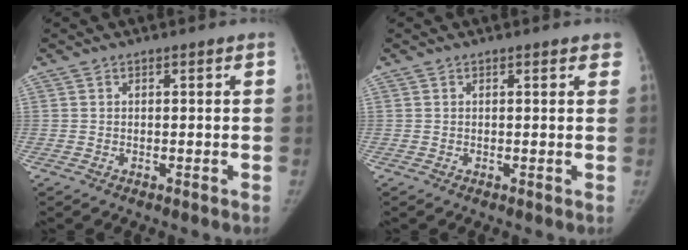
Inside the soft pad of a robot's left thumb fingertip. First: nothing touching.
{"total": 1.6, "force": [1.2, 0.6, 1.0], "torque": [0.000, 0.001, 0.010]}